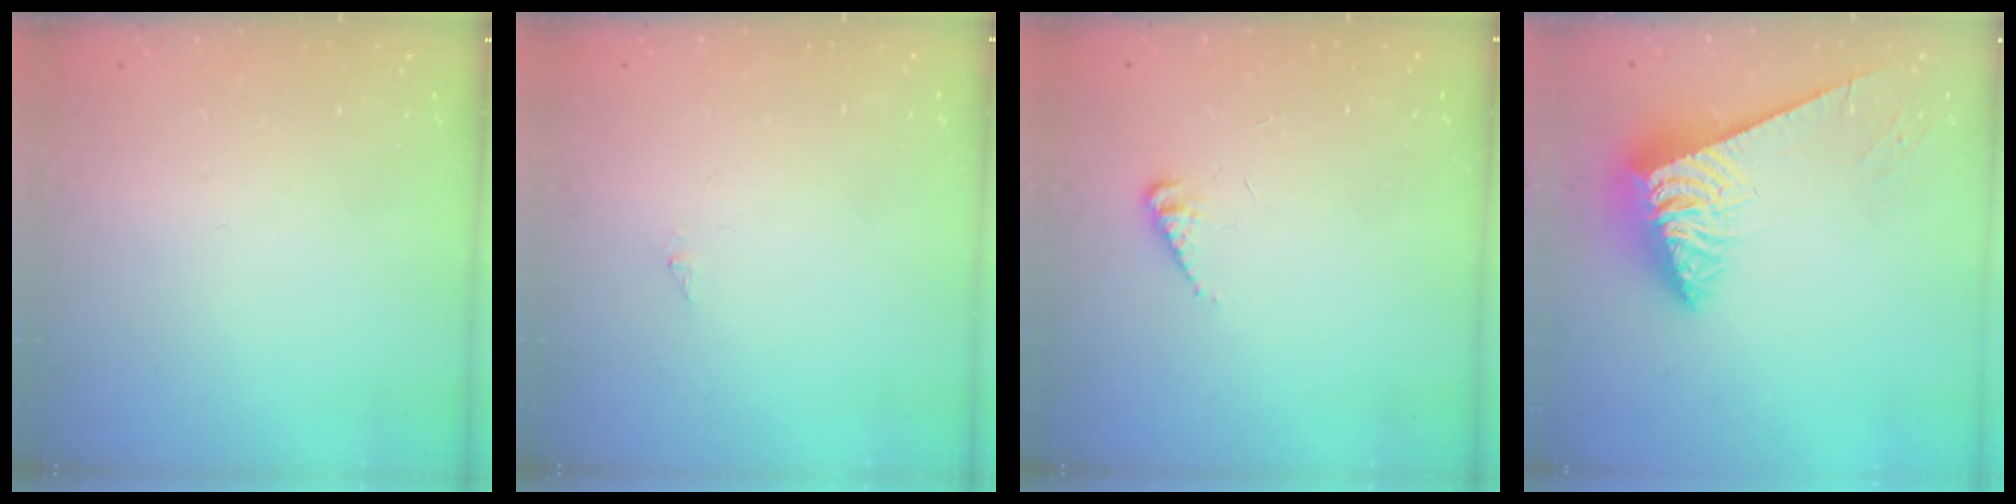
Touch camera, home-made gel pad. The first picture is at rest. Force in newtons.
{"total": 0.0}
{"total": 2.7, "press": 2.6, "slide": 0.4}
{"total": 6.6, "press": 6.6, "slide": 0.9}